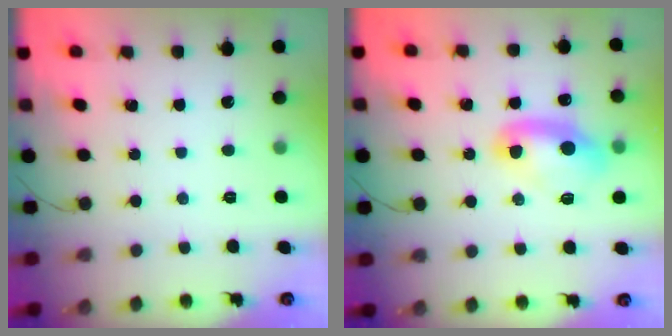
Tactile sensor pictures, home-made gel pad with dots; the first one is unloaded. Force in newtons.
{"total": 10.6, "press": 10.4, "slide": 2.1}